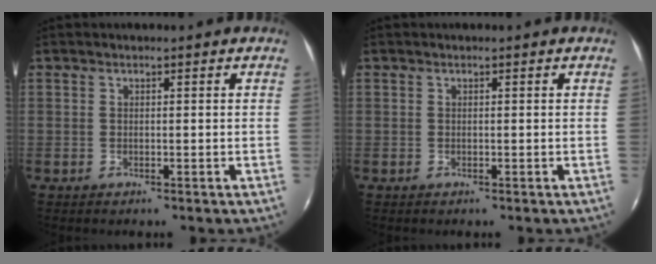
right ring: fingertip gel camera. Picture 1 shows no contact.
{"total": 0.0}